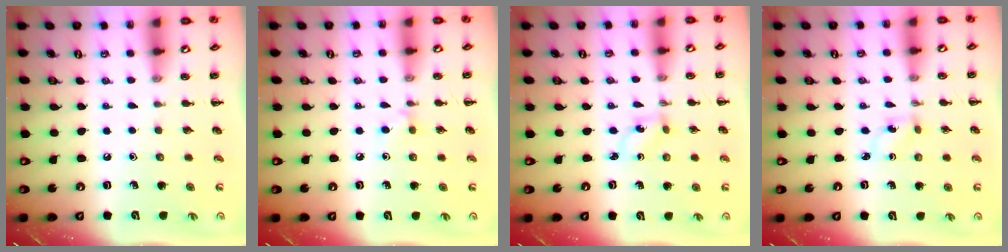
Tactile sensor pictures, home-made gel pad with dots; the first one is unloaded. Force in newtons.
{"total": 4.8, "press": 4.5, "slide": 1.5}
{"total": 1.4, "press": 1.2, "slide": 0.6}
{"total": 2.0, "press": 1.8, "slide": 0.8}